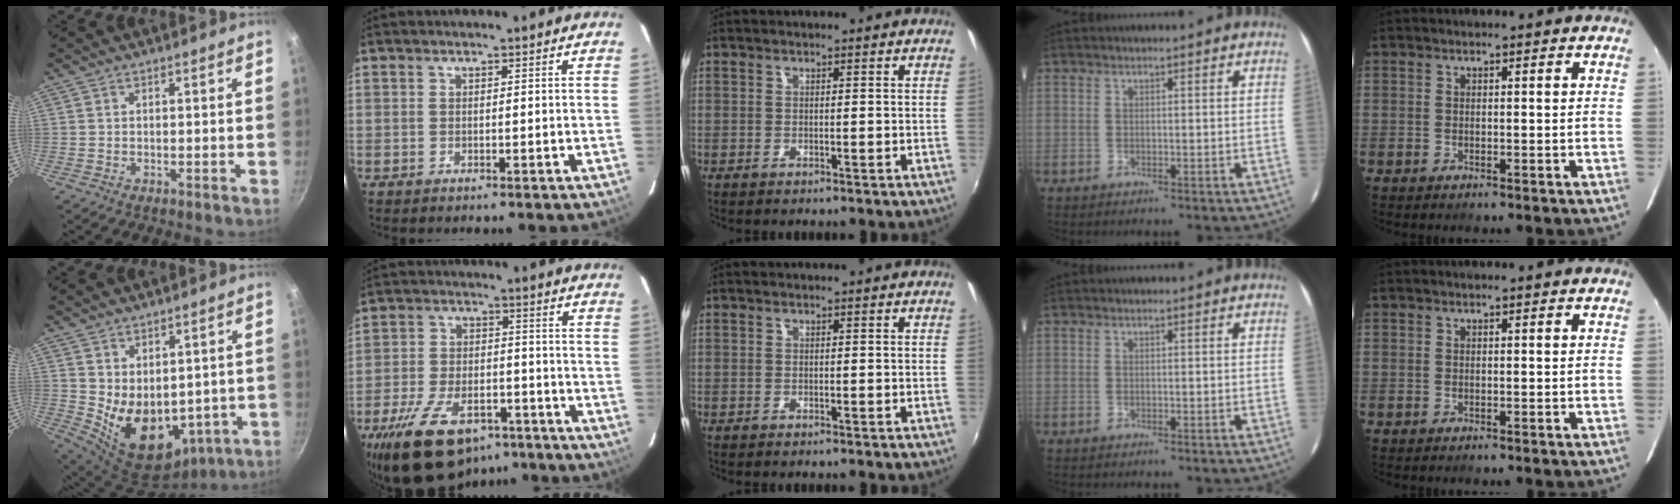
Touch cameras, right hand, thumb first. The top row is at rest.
{"thumb": {"total": 13.1, "force": [0.5, 9.4, 9.1], "torque": [-0.118, -0.030, 0.043]}, "index": {"total": 19.4, "force": [-13.2, 9.7, 10.4], "torque": [-0.220, -0.013, -0.205]}}